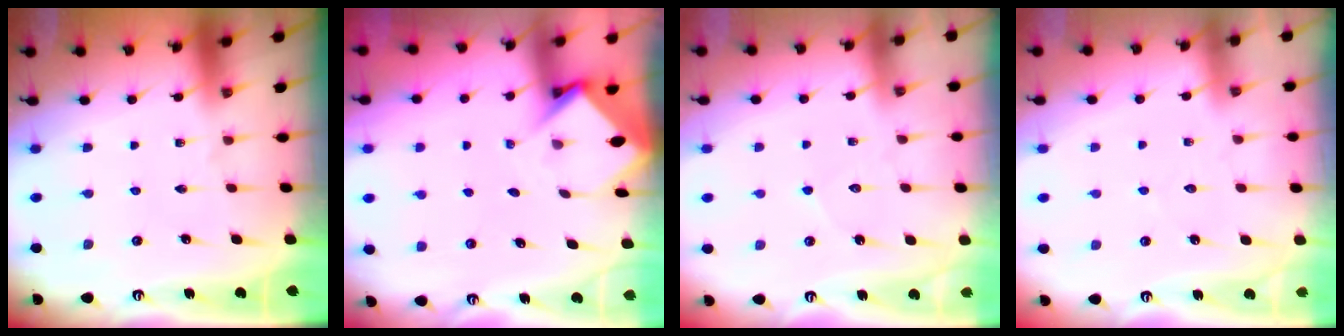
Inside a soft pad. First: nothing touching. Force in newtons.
{"total": 3.5, "press": 3.5, "slide": 0.3}
{"total": 3.8, "press": 3.8, "slide": 0.3}
{"total": 3.0, "press": 2.9, "slide": 0.3}